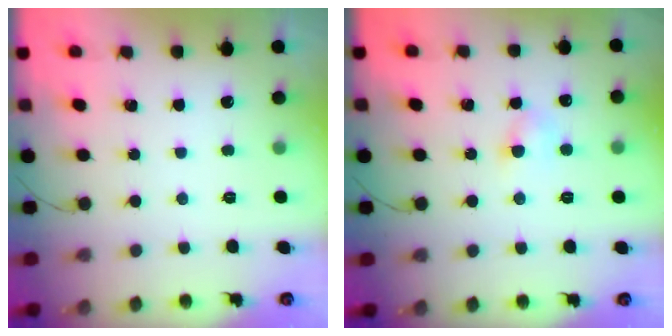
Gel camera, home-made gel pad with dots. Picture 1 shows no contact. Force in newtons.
{"total": 4.0, "press": 3.8, "slide": 1.0}